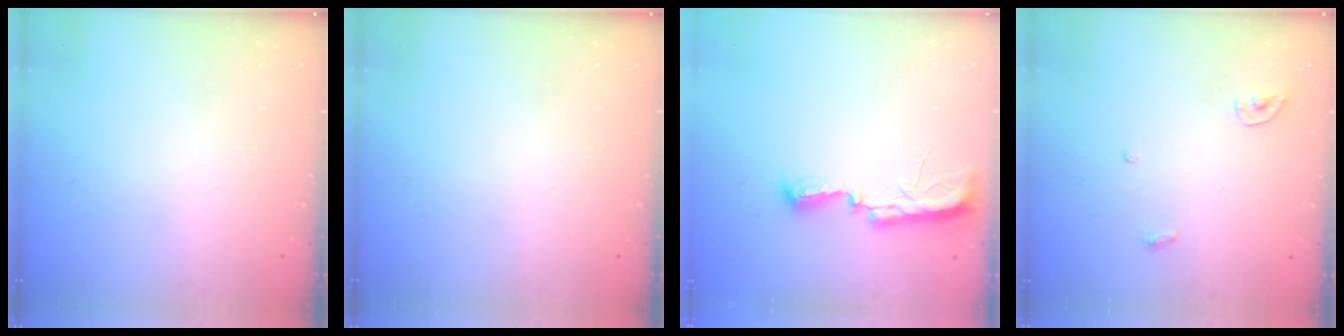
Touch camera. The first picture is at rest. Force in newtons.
{"total": 0.0}
{"total": 8.1, "press": 8.1, "slide": 1.0}
{"total": 3.4, "press": 3.4, "slide": 0.3}